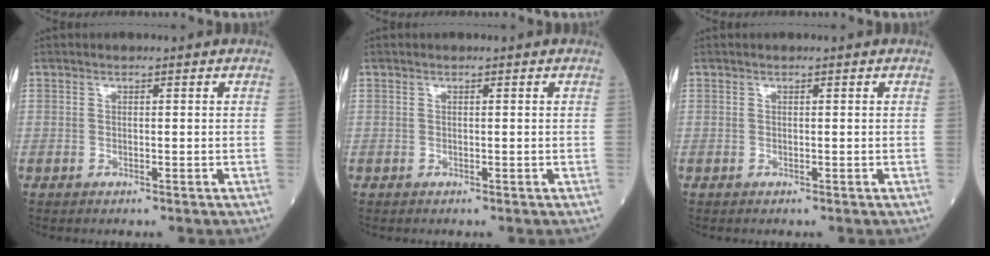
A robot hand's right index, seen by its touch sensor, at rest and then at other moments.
{"total": 0.0}
{"total": 0.0}